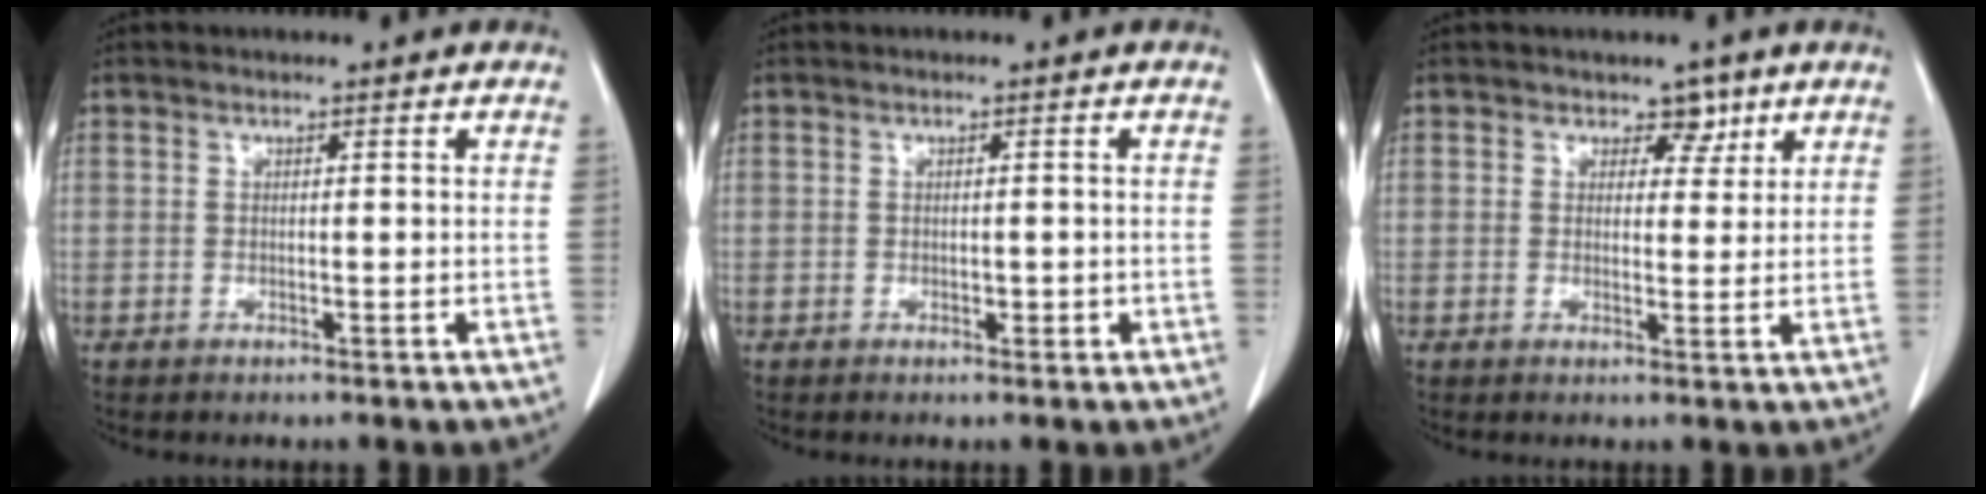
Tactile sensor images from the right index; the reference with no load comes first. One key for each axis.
{"total": 1.7, "fx": -0.4, "fy": 1.1, "fz": 1.2, "tx": -0.022, "ty": 0.004, "tz": -0.001}
{"total": 4.0, "fx": 2.2, "fy": 3.0, "fz": 1.6, "tx": -0.024, "ty": 0.008, "tz": 0.035}